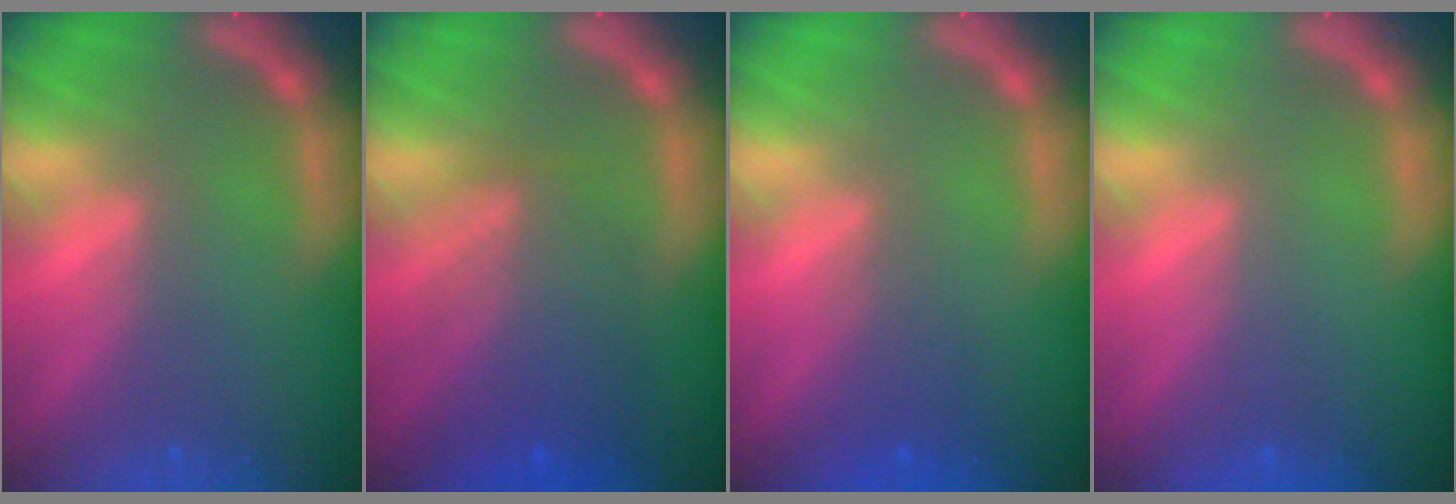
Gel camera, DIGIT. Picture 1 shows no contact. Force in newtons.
{"total": 6.1}
{"total": 2.0}
{"total": 0.0}